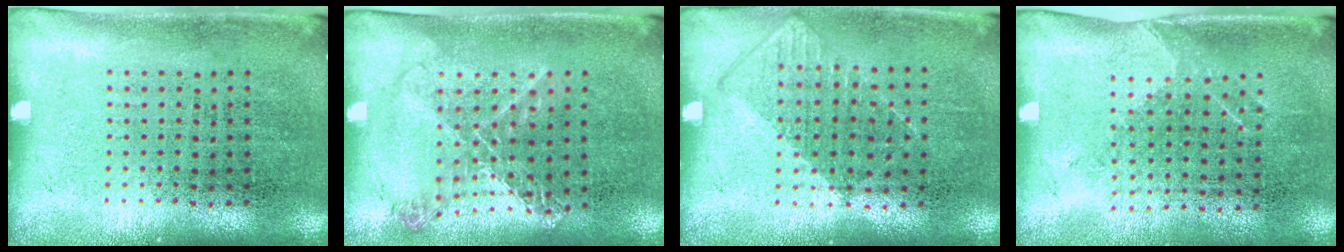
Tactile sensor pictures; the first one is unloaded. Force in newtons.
{"total": 1.2, "press": 1.1, "slide": 0.2}
{"total": 0.6, "press": 0.4, "slide": 0.4}
{"total": 1.1, "press": 1.0, "slide": 0.6}